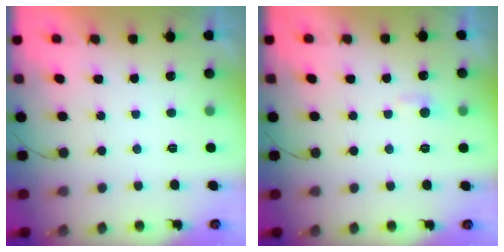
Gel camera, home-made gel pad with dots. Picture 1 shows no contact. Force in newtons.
{"total": 3.7, "press": 3.6, "slide": 0.5}